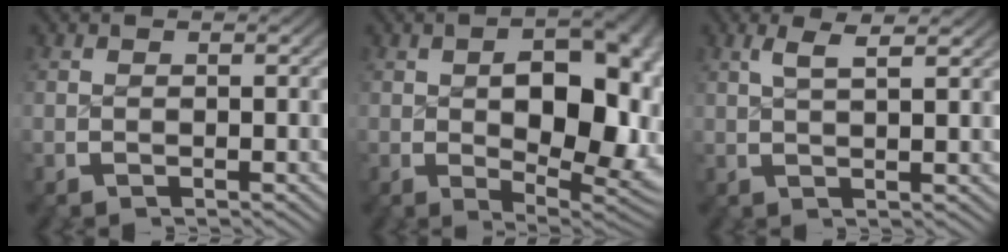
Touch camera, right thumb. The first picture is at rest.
{"total": 10.2, "force": [-0.3, 5.2, 8.7], "torque": [-0.132, -0.039, 0.015]}
{"total": 2.6, "force": [1.9, 0.2, 1.8], "torque": [-0.029, 0.003, 0.037]}